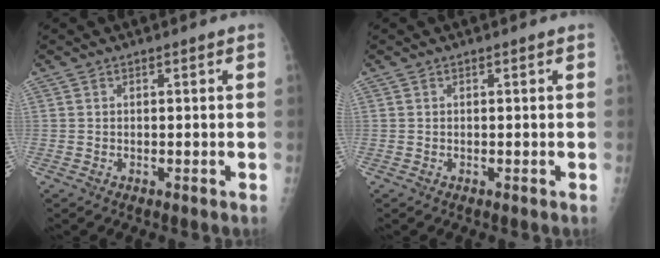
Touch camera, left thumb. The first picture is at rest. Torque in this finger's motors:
{"motor_torque": [-0.01, 0.02, 0.00, -0.08, 0.00]}